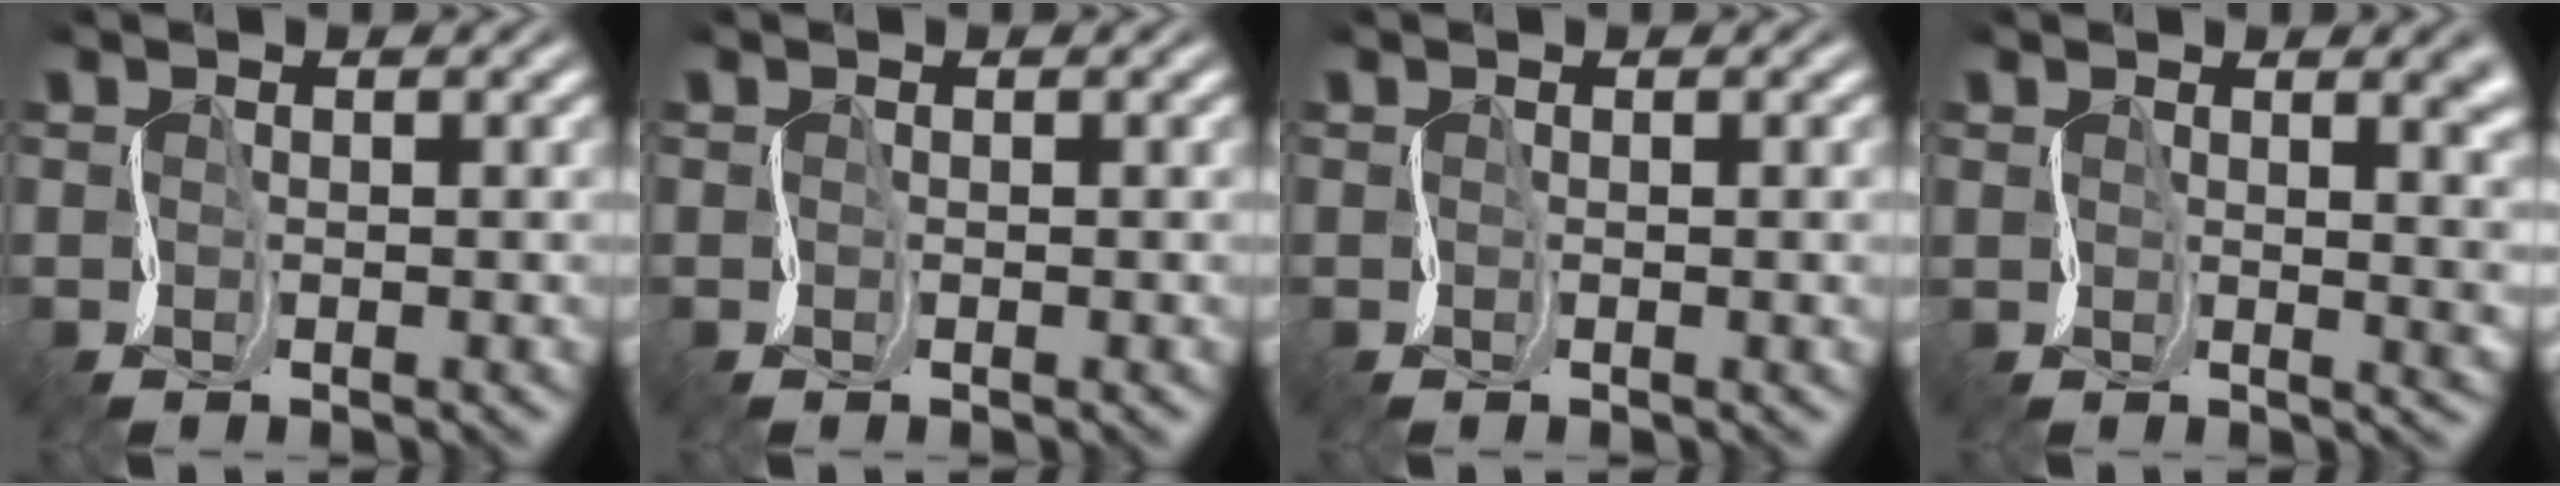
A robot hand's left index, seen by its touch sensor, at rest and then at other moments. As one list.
[{"total": 0.0}, {"total": 0.7, "force": [0.0, 0.1, 0.7], "torque": [-0.010, -0.002, 0.000]}, {"total": 5.0, "force": [1.7, 2.4, 4.0], "torque": [-0.022, 0.002, 0.023]}]